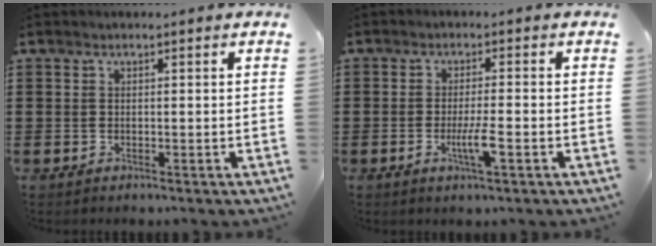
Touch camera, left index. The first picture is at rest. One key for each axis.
{"total": 4.2, "fx": -1.4, "fy": 0.4, "fz": 4.0, "tx": -0.073, "ty": -0.005, "tz": -0.027}